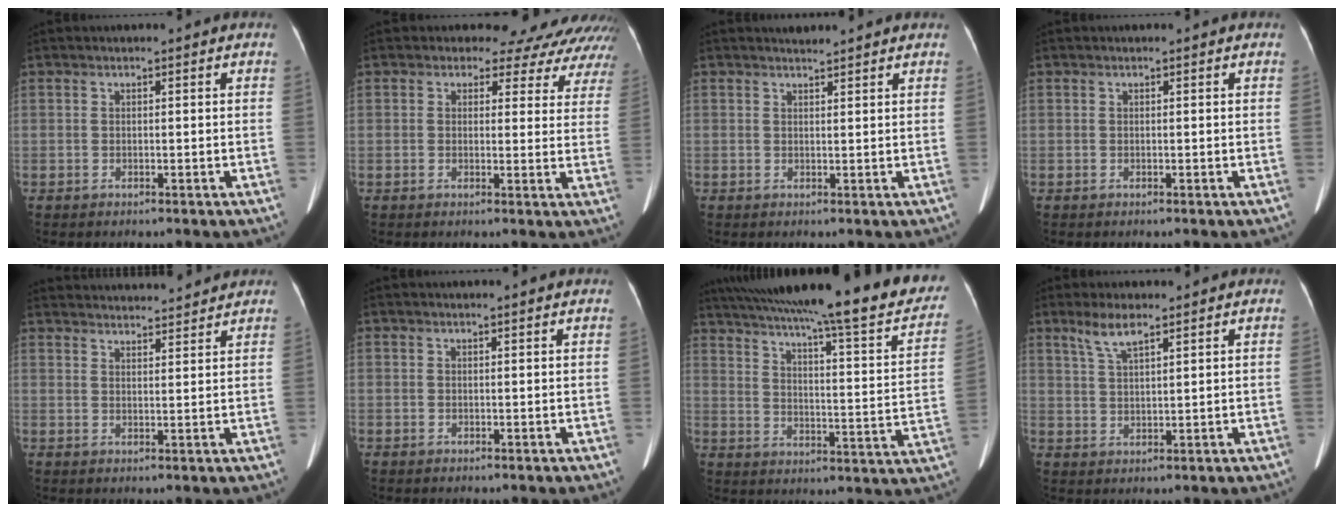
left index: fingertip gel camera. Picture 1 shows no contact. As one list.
[{"total": 15.2, "force": [13.7, 5.8, 2.8], "torque": [-0.008, -0.032, 0.119]}, {"total": 2.6, "force": [2.5, 0.4, 0.4], "torque": [-0.012, 0.019, 0.035]}, {"total": 0.0}, {"total": 15.4, "force": [14.8, 1.9, 3.8], "torque": [-0.059, 0.041, 0.206]}, {"total": 2.2, "force": [2.1, 0.6, 0.5], "torque": [-0.007, 0.023, 0.019]}, {"total": 32.6, "force": [26.6, 3.0, 18.6], "torque": [-0.260, -0.037, 0.343]}, {"total": 4.3, "force": [3.1, 0.7, 2.8], "torque": [-0.065, 0.007, 0.065]}]